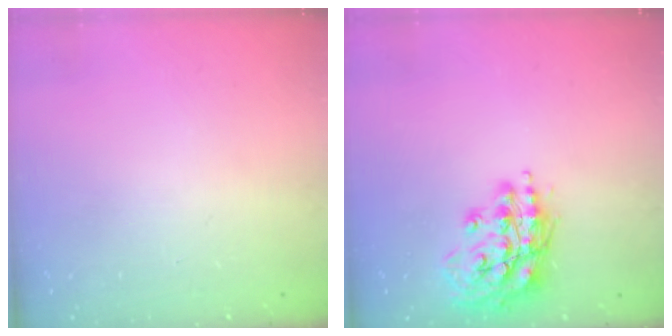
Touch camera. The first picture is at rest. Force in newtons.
{"total": 14.9, "press": 14.9, "slide": 1.6}